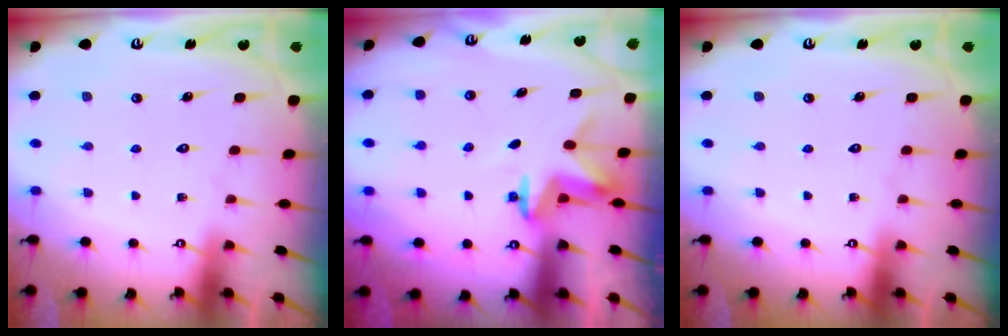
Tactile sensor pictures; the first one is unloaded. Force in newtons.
{"total": 3.3, "press": 3.3, "slide": 0.2}
{"total": 0.0}